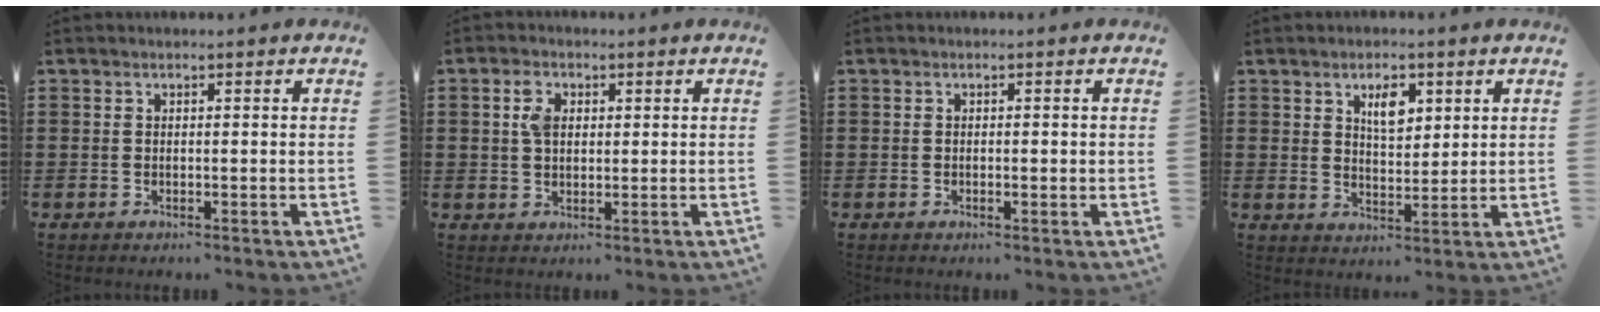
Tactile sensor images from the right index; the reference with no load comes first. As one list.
[{"total": 3.5, "force": [0.9, 2.2, 2.6], "torque": [-0.051, 0.007, 0.013]}, {"total": 0.6, "force": [-0.2, 0.2, 0.5], "torque": [-0.011, -0.003, -0.002]}, {"total": 4.5, "force": [2.2, 2.2, 3.2], "torque": [-0.056, 0.003, 0.034]}]